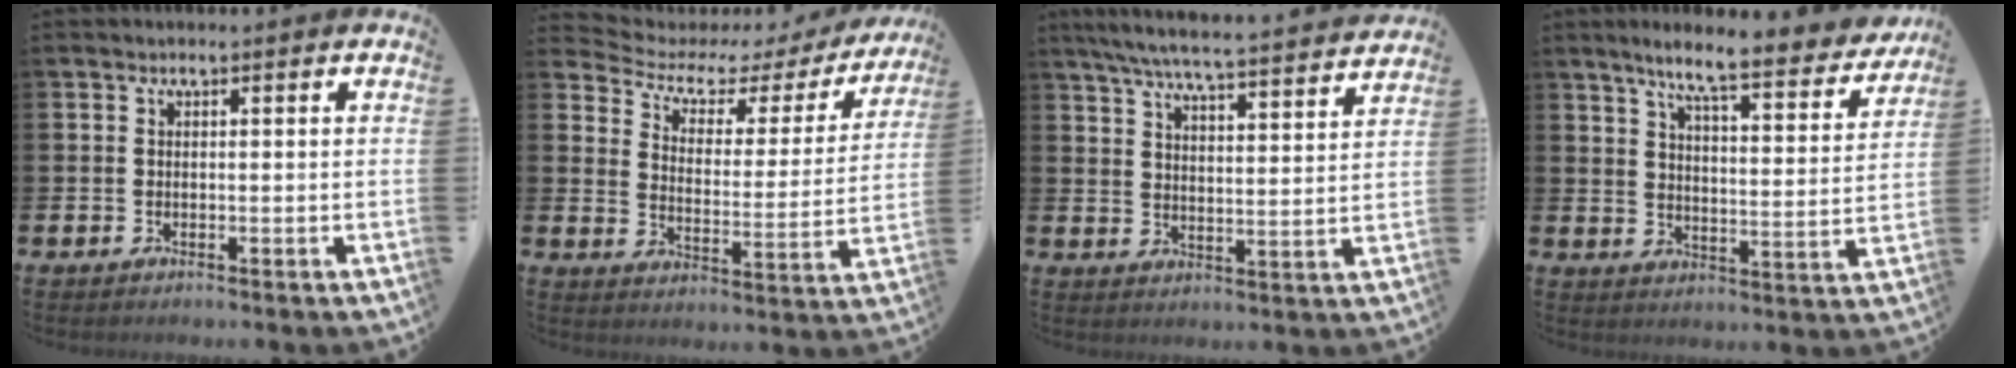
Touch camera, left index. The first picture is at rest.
{"total": 4.4, "force": [3.3, 2.5, 1.6], "torque": [-0.058, -0.025, 0.046]}
{"total": 6.8, "force": [6.4, 0.2, 2.4], "torque": [-0.061, -0.051, 0.109]}
{"total": 8.0, "force": [6.9, 0.8, 3.8], "torque": [-0.086, -0.048, 0.114]}